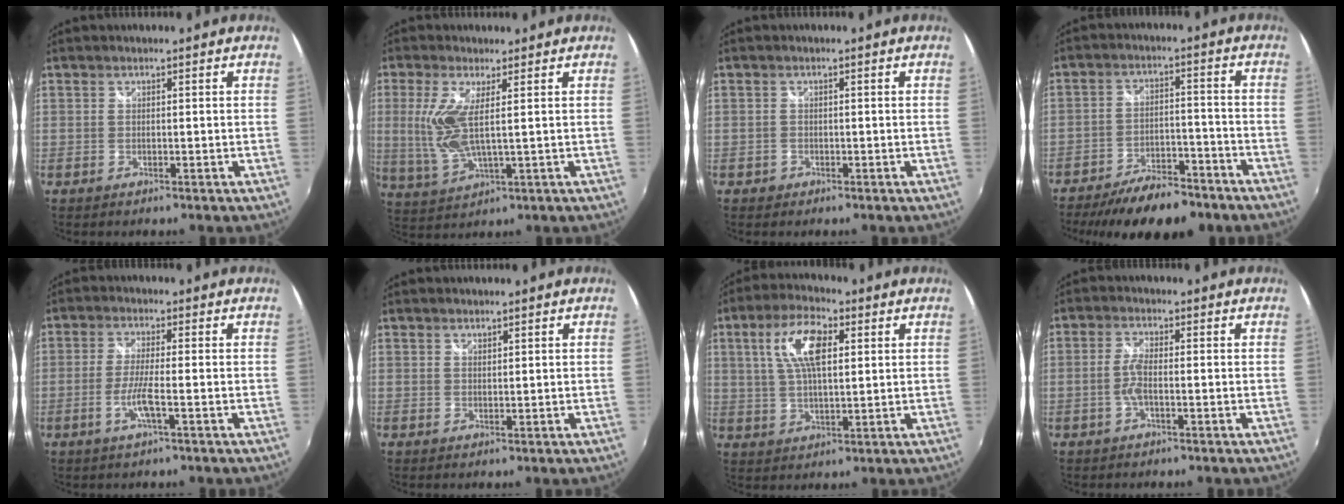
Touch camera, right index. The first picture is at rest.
{"total": 8.4, "force": [1.3, 2.0, 8.0], "torque": [-0.178, -0.008, 0.033]}
{"total": 1.4, "force": [-0.8, 1.1, 0.3], "torque": [-0.007, 0.000, -0.010]}
{"total": 15.2, "force": [-12.1, 4.9, 7.7], "torque": [-0.152, -0.010, -0.178]}
{"total": 4.7, "force": [-1.9, -0.1, 4.3], "torque": [-0.091, -0.006, -0.040]}
{"total": 0.8, "force": [0.7, 0.3, 0.1], "torque": [-0.002, 0.000, 0.013]}
{"total": 10.2, "force": [3.2, 4.1, 8.7], "torque": [-0.170, 0.016, 0.060]}
{"total": 3.0, "force": [-1.0, 0.5, 2.8], "torque": [-0.063, 0.002, -0.021]}